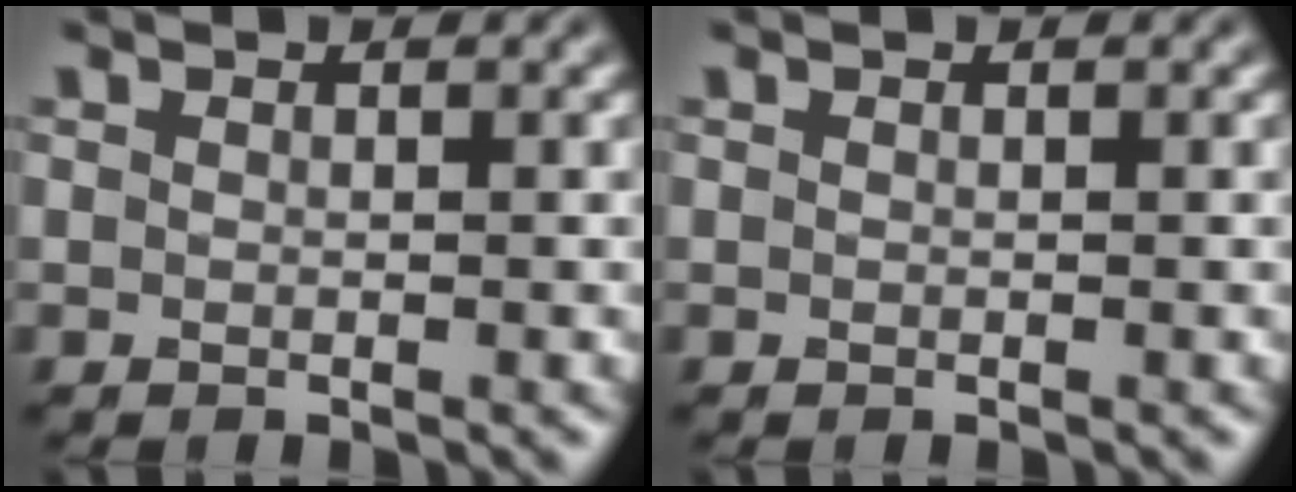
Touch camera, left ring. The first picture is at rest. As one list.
[{"total": 0.0}]